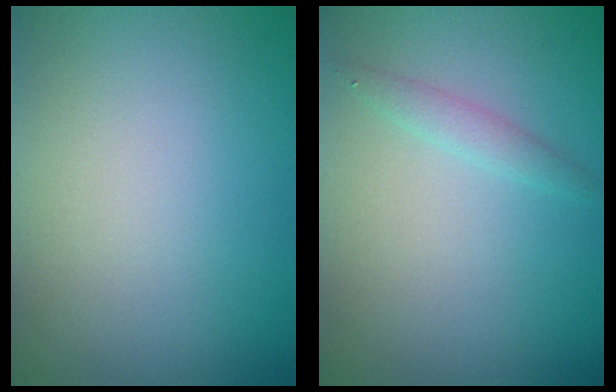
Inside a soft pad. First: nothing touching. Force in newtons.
{"total": 1.2, "press": 1.2, "slide": 0.0}